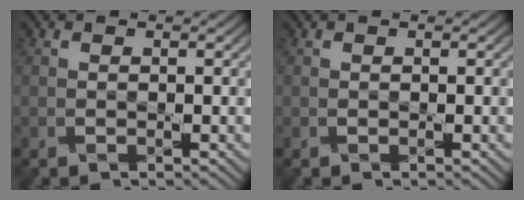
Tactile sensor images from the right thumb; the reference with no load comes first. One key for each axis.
{"total": 0.0}